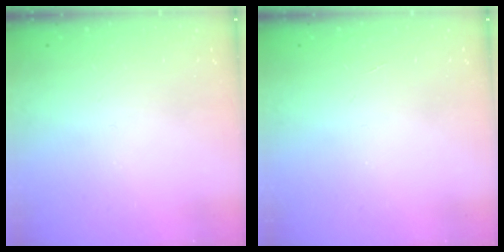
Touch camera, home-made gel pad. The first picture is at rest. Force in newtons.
{"total": 0.0}